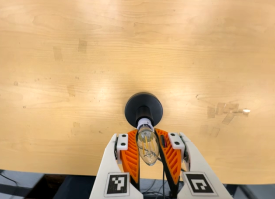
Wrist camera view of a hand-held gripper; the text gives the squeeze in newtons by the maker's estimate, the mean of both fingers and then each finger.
{"total": 20.2, "left": 19.0, "right": 21.5}